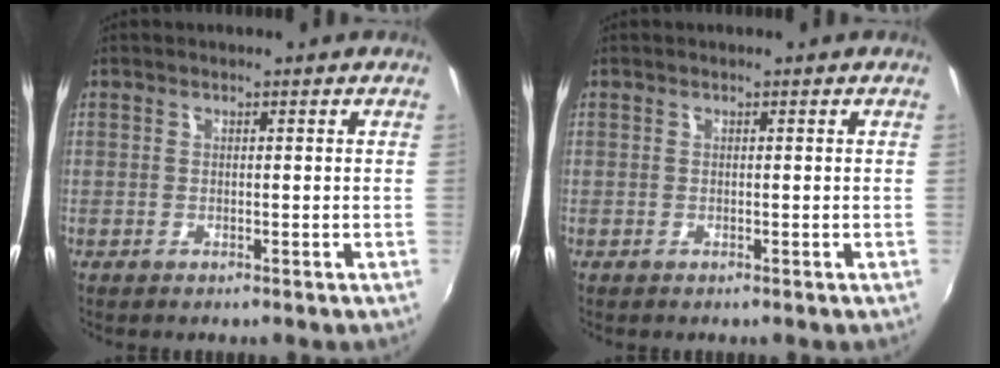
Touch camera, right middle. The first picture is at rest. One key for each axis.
{"total": 0.0}